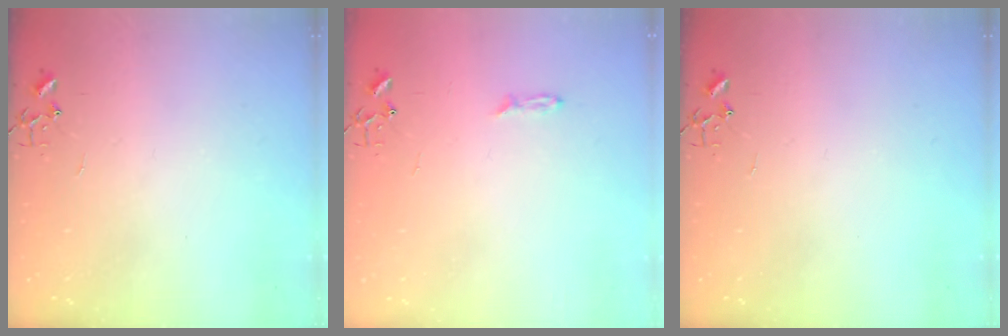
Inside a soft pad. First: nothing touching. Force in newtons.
{"total": 2.7, "press": 2.7, "slide": 0.4}
{"total": 0.0}